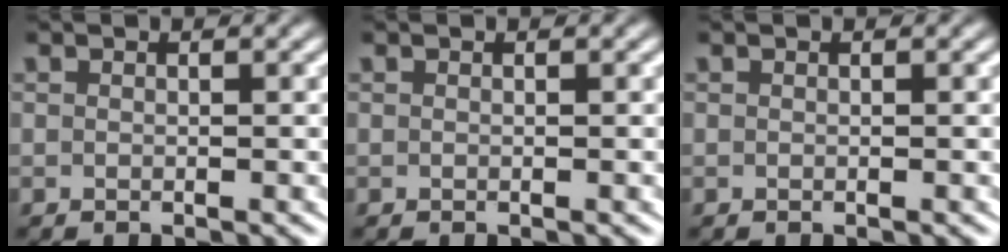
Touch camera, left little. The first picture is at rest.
{"total": 0.0}
{"total": 0.0}